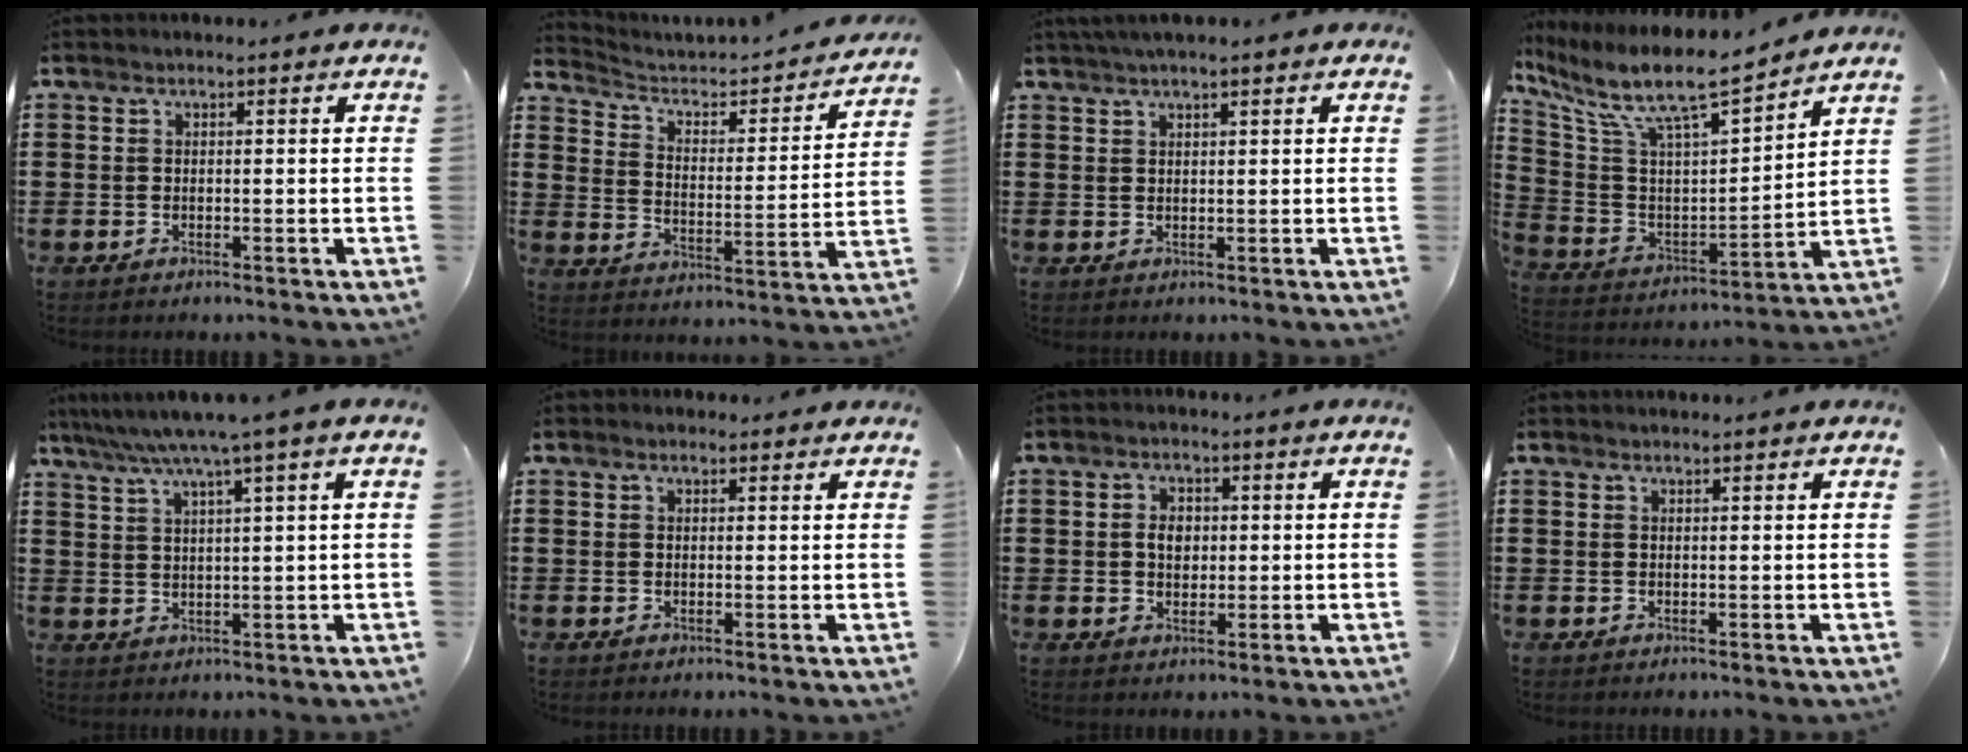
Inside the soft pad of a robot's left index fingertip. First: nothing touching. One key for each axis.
{"total": 3.1, "fx": 2.4, "fy": 1.6, "fz": 1.1, "tx": -0.042, "ty": -0.017, "tz": 0.030}
{"total": 2.0, "fx": 1.7, "fy": 0.1, "fz": 1.1, "tx": -0.024, "ty": 0.003, "tz": 0.032}
{"total": 9.9, "fx": 7.9, "fy": 1.7, "fz": 5.8, "tx": -0.146, "ty": -0.054, "tz": 0.131}
{"total": 5.3, "fx": 3.7, "fy": -1.0, "fz": 3.7, "tx": -0.084, "ty": -0.017, "tz": 0.059}
{"total": 1.0, "fx": 0.9, "fy": 0.5, "fz": 0.3, "tx": -0.007, "ty": 0.004, "tz": 0.016}
{"total": 3.2, "fx": 0.4, "fy": 2.3, "fz": 2.1, "tx": -0.040, "ty": 0.008, "tz": 0.002}
{"total": 0.7, "fx": 0.7, "fy": -0.1, "fz": 0.2, "tx": -0.006, "ty": -0.003, "tz": 0.015}